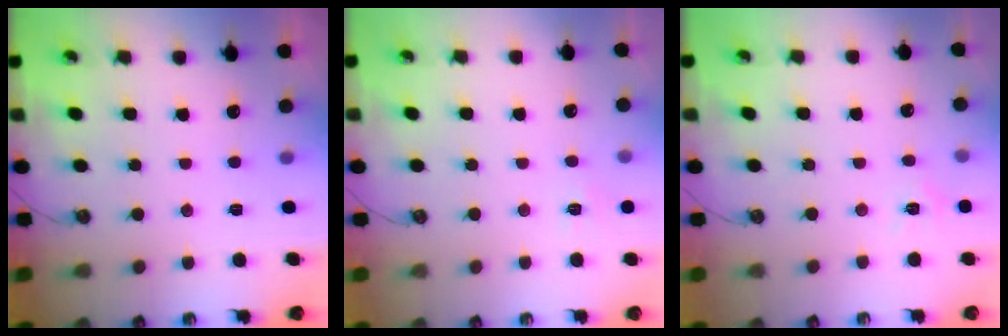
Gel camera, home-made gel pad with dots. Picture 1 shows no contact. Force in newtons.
{"total": 5.6, "press": 5.6, "slide": 0.7}
{"total": 4.9, "press": 4.9, "slide": 0.5}